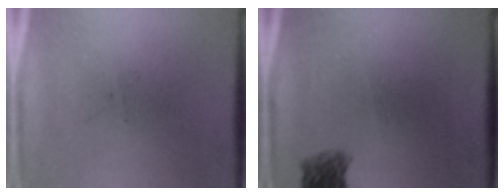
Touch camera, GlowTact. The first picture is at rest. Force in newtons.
{"total": 2.6}